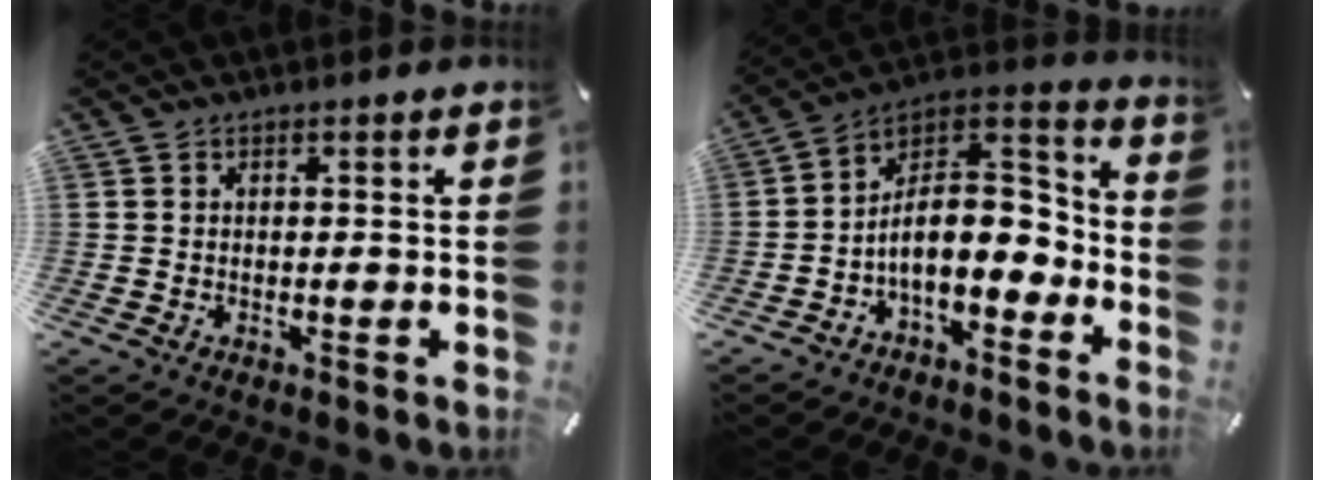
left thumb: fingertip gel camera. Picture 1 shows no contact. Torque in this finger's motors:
{"motor_torque": [0.10, 1.64, 1.55, 0.90, 0.20]}